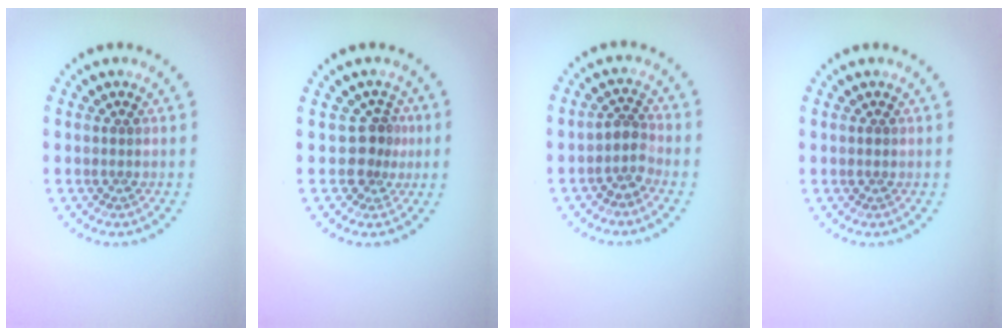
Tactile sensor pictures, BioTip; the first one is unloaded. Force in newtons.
{"total": 2.3, "press": 1.8, "slide": 1.5}
{"total": 2.1, "press": 1.6, "slide": 1.4}
{"total": 0.5, "press": 0.5, "slide": 0.1}